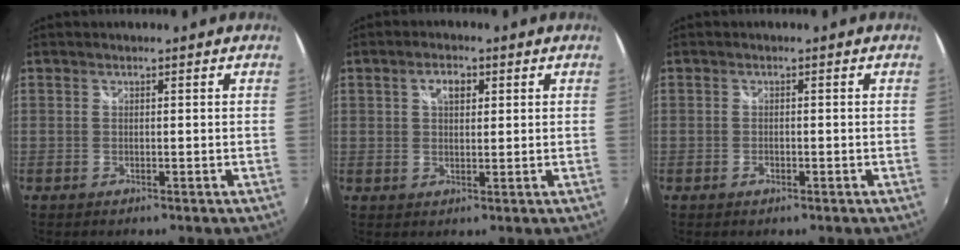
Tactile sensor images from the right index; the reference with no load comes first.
{"total": 3.5, "force": [1.2, 2.0, 2.5], "torque": [-0.040, 0.009, 0.020]}
{"total": 0.9, "force": [-0.6, 0.5, 0.4], "torque": [-0.009, 0.001, -0.011]}